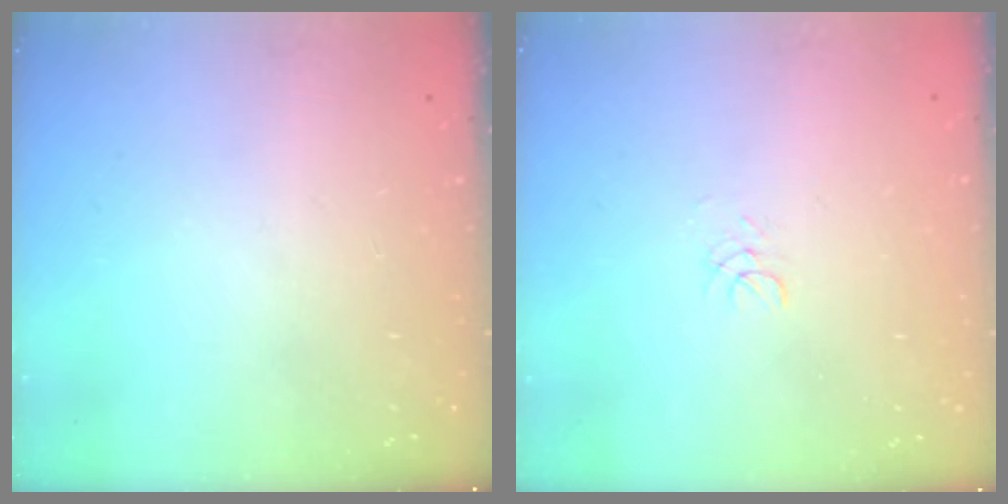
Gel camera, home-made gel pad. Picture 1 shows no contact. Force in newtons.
{"total": 1.7, "press": 1.7, "slide": 0.2}